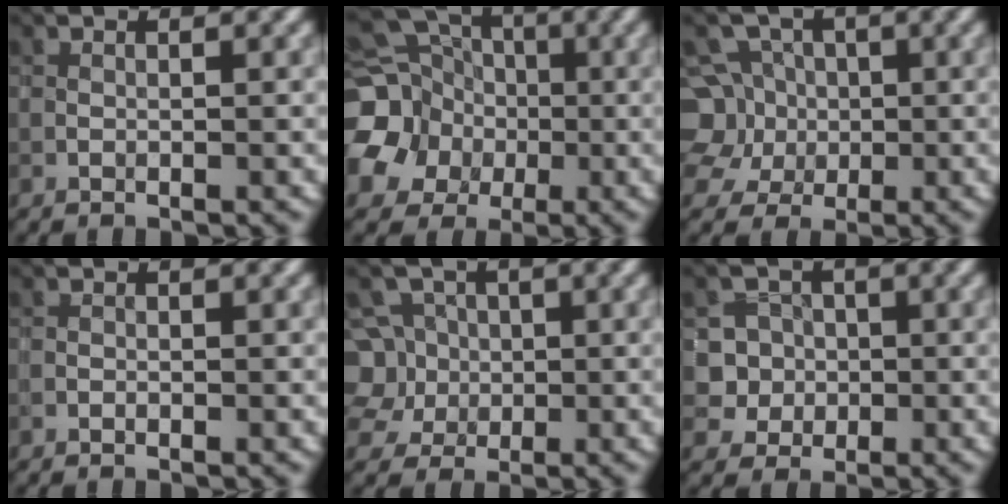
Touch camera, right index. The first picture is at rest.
{"total": 14.4, "force": [-2.1, 13.0, 5.7], "torque": [-0.159, 0.000, -0.064]}
{"total": 8.9, "force": [0.4, 8.2, 3.4], "torque": [-0.075, 0.030, -0.024]}
{"total": 0.0}
{"total": 6.5, "force": [0.4, 6.1, 2.4], "torque": [-0.043, 0.034, -0.014]}
{"total": 4.5, "force": [-0.5, 4.3, 0.9], "torque": [0.004, 0.018, -0.019]}